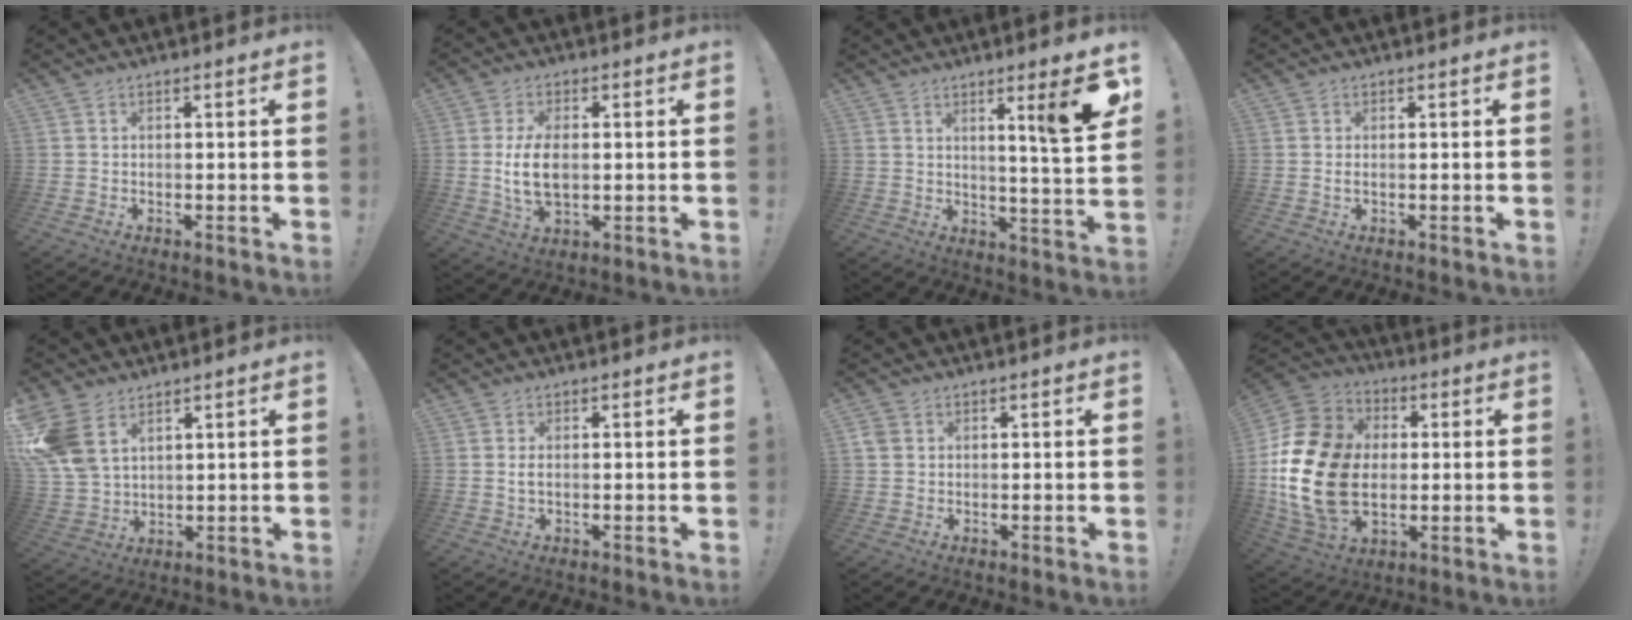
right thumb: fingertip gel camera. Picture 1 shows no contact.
{"total": 9.8, "force": [-0.1, 5.3, 8.2], "torque": [-0.143, -0.014, -0.005]}
{"total": 10.4, "force": [5.3, -1.1, 8.9], "torque": [-0.114, -0.041, 0.066]}
{"total": 1.0, "force": [0.0, 0.2, 0.9], "torque": [-0.012, 0.000, -0.003]}
{"total": 11.1, "force": [5.6, 7.3, 6.2], "torque": [-0.122, -0.017, 0.118]}
{"total": 1.7, "force": [0.0, 0.6, 1.6], "torque": [-0.024, 0.000, -0.002]}
{"total": 2.6, "force": [1.0, 2.1, 1.1], "torque": [-0.021, 0.005, 0.020]}
{"total": 24.4, "force": [-1.0, 17.4, 17.0], "torque": [-0.332, 0.021, -0.007]}